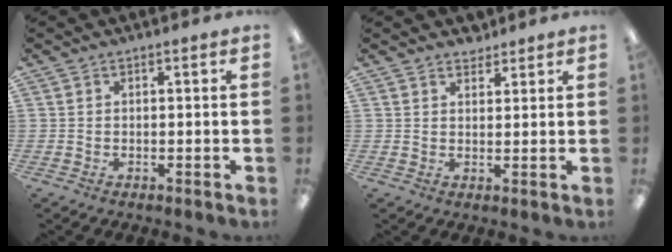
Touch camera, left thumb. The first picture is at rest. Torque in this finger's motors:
{"motor_torque": [-0.06, -0.18, -0.29, -0.05, 0.03]}